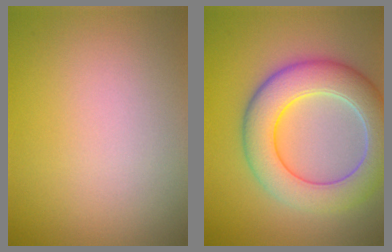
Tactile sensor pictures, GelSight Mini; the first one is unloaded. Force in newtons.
{"total": 7.9, "press": 7.9, "slide": 0.5}